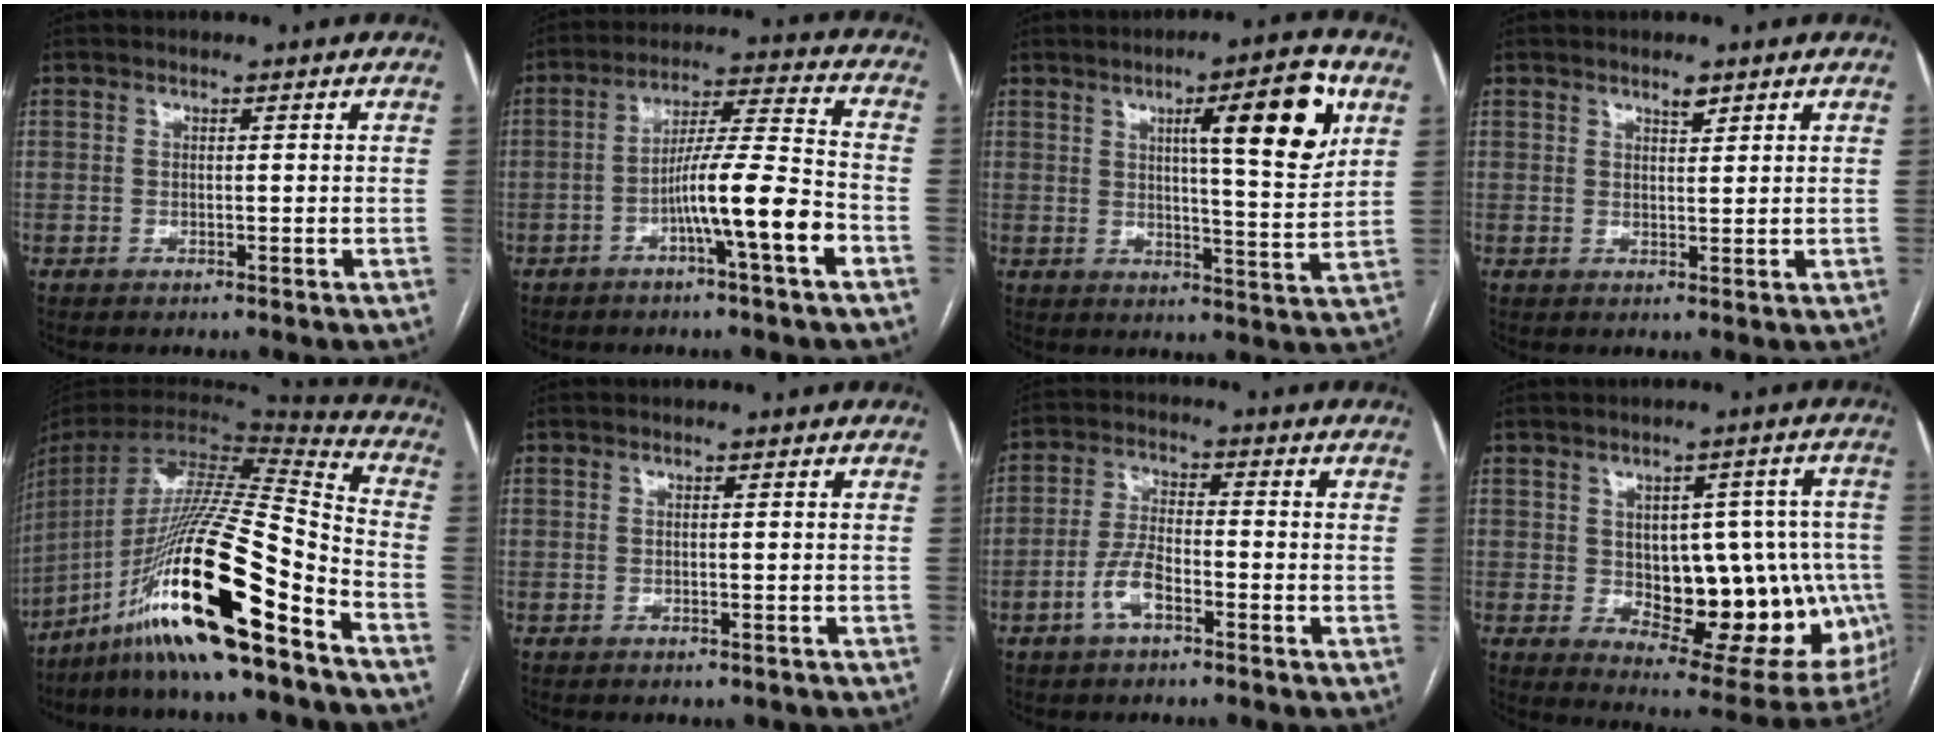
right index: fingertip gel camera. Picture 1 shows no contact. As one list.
[{"total": 11.0, "force": [-4.5, -0.4, 10.0], "torque": [-0.171, 0.010, -0.077]}, {"total": 12.7, "force": [5.2, 1.4, 11.5], "torque": [-0.160, 0.001, 0.070]}, {"total": 1.7, "force": [1.3, 0.5, 1.0], "torque": [-0.017, -0.001, 0.021]}, {"total": 25.8, "force": [-15.5, 1.5, 20.6], "torque": [-0.388, -0.026, -0.281]}, {"total": 1.1, "force": [-1.0, 0.4, 0.3], "torque": [-0.008, -0.002, -0.012]}, {"total": 5.6, "force": [-2.8, 2.1, 4.3], "torque": [-0.095, 0.009, -0.055]}, {"total": 19.3, "force": [-2.0, 9.6, 16.6], "torque": [-0.165, 0.023, 0.003]}]